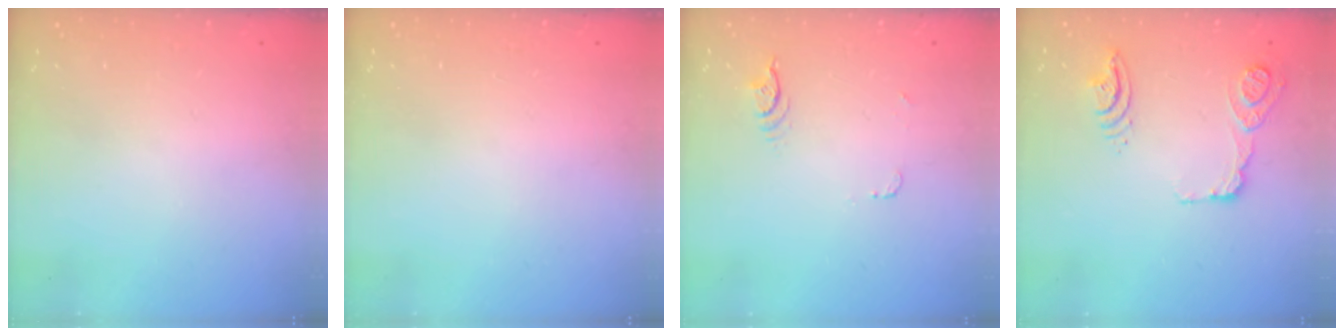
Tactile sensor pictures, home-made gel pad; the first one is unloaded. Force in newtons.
{"total": 0.0}
{"total": 4.4, "press": 4.1, "slide": 1.6}
{"total": 21.3, "press": 16.2, "slide": 13.8}